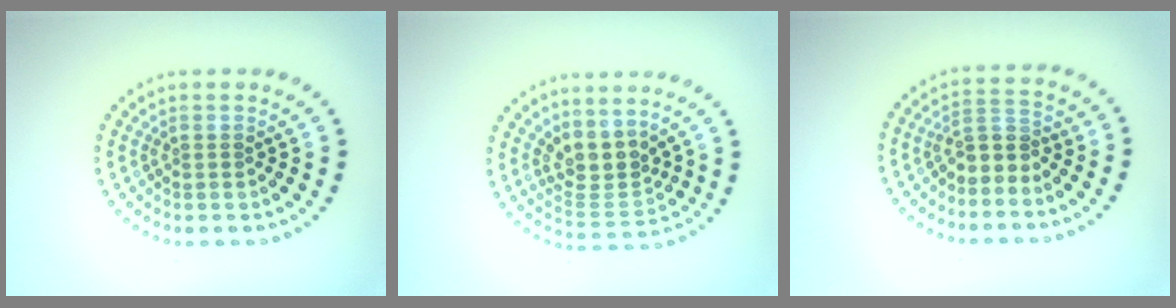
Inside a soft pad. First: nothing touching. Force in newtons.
{"total": 3.3, "press": 2.5, "slide": 2.2}
{"total": 2.5, "press": 2.1, "slide": 1.3}